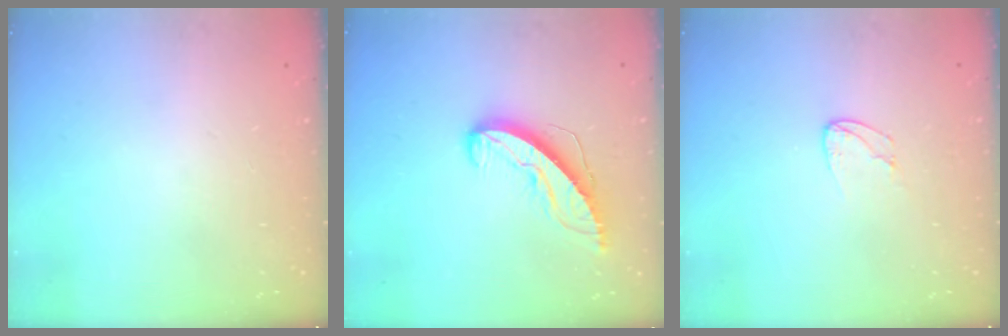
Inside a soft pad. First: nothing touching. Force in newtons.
{"total": 9.1, "press": 9.1, "slide": 0.3}
{"total": 5.0, "press": 4.9, "slide": 0.4}